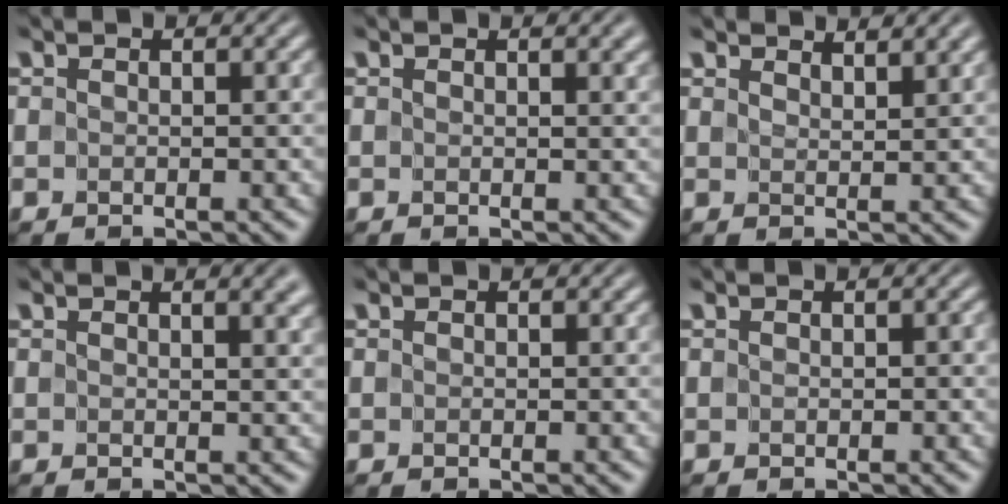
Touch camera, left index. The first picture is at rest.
{"total": 0.9, "force": [0.5, 0.3, 0.7], "torque": [-0.004, 0.001, 0.007]}
{"total": 2.6, "force": [2.6, 0.0, 0.5], "torque": [-0.017, 0.003, 0.040]}
{"total": 2.1, "force": [1.2, 0.8, 1.6], "torque": [-0.011, 0.003, 0.012]}
{"total": 0.0}
{"total": 0.5, "force": [0.1, 0.4, 0.3], "torque": [-0.001, 0.002, -0.004]}